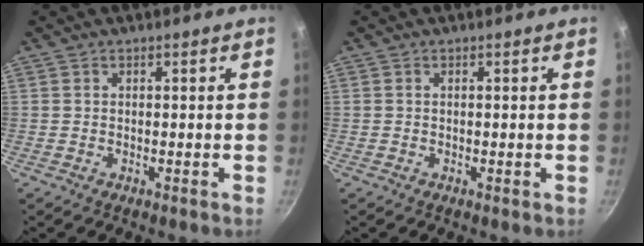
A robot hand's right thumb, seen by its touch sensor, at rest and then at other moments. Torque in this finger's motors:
{"motor_torque": [0.31, -0.07, 0.51, -0.01, 0.01]}